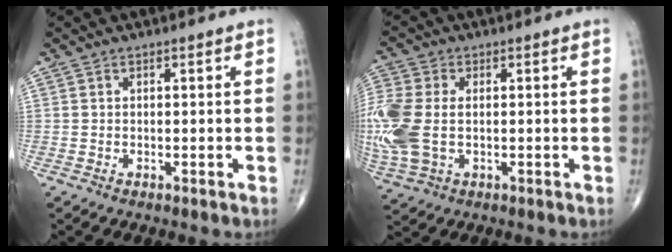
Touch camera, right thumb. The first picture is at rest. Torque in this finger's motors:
{"motor_torque": [0.41, 0.41, 0.73, 0.33, 0.42]}